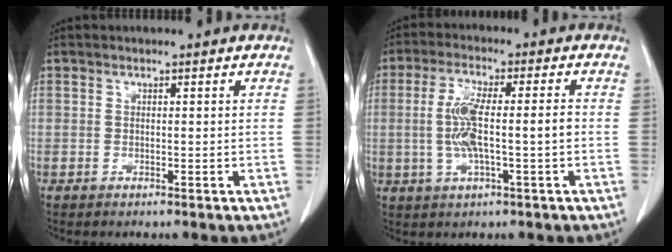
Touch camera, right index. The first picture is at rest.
{"total": 8.2, "force": [-0.6, 1.3, 8.0], "torque": [-0.160, 0.011, -0.009]}